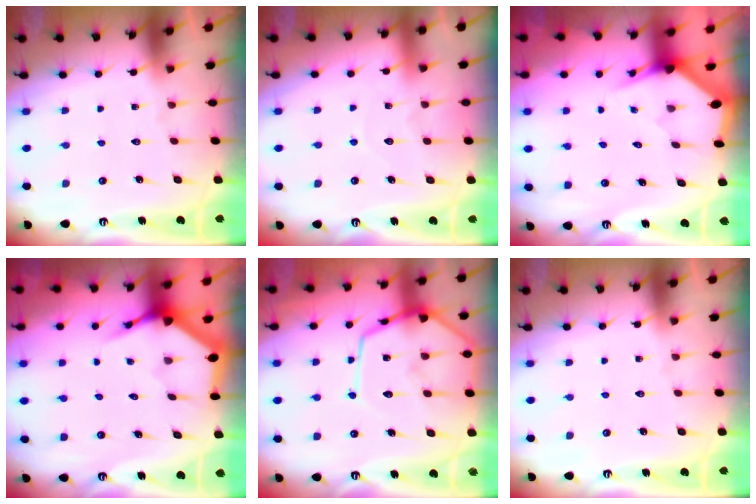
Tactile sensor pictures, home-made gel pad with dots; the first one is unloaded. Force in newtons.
{"total": 5.1, "press": 5.1, "slide": 0.3}
{"total": 2.9, "press": 2.9, "slide": 0.1}
{"total": 3.8, "press": 3.8, "slide": 0.4}
{"total": 14.6, "press": 14.6, "slide": 1.2}
{"total": 0.0}